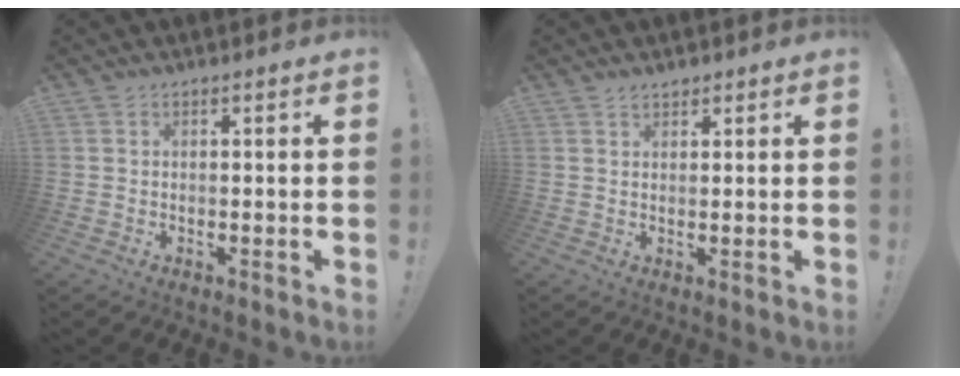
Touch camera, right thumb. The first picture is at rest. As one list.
[{"total": 1.7, "force": [1.4, 0.7, 0.6], "torque": [-0.001, -0.009, 0.024]}]